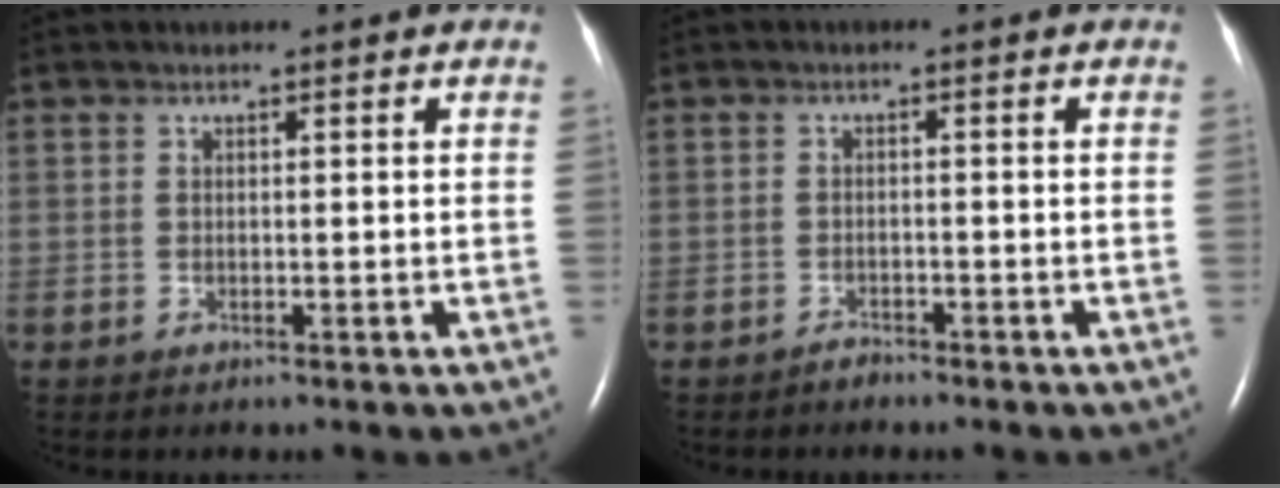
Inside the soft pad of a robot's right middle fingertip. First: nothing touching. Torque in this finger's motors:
{"motor_torque": [0.19, -0.16, -0.03, -0.02]}